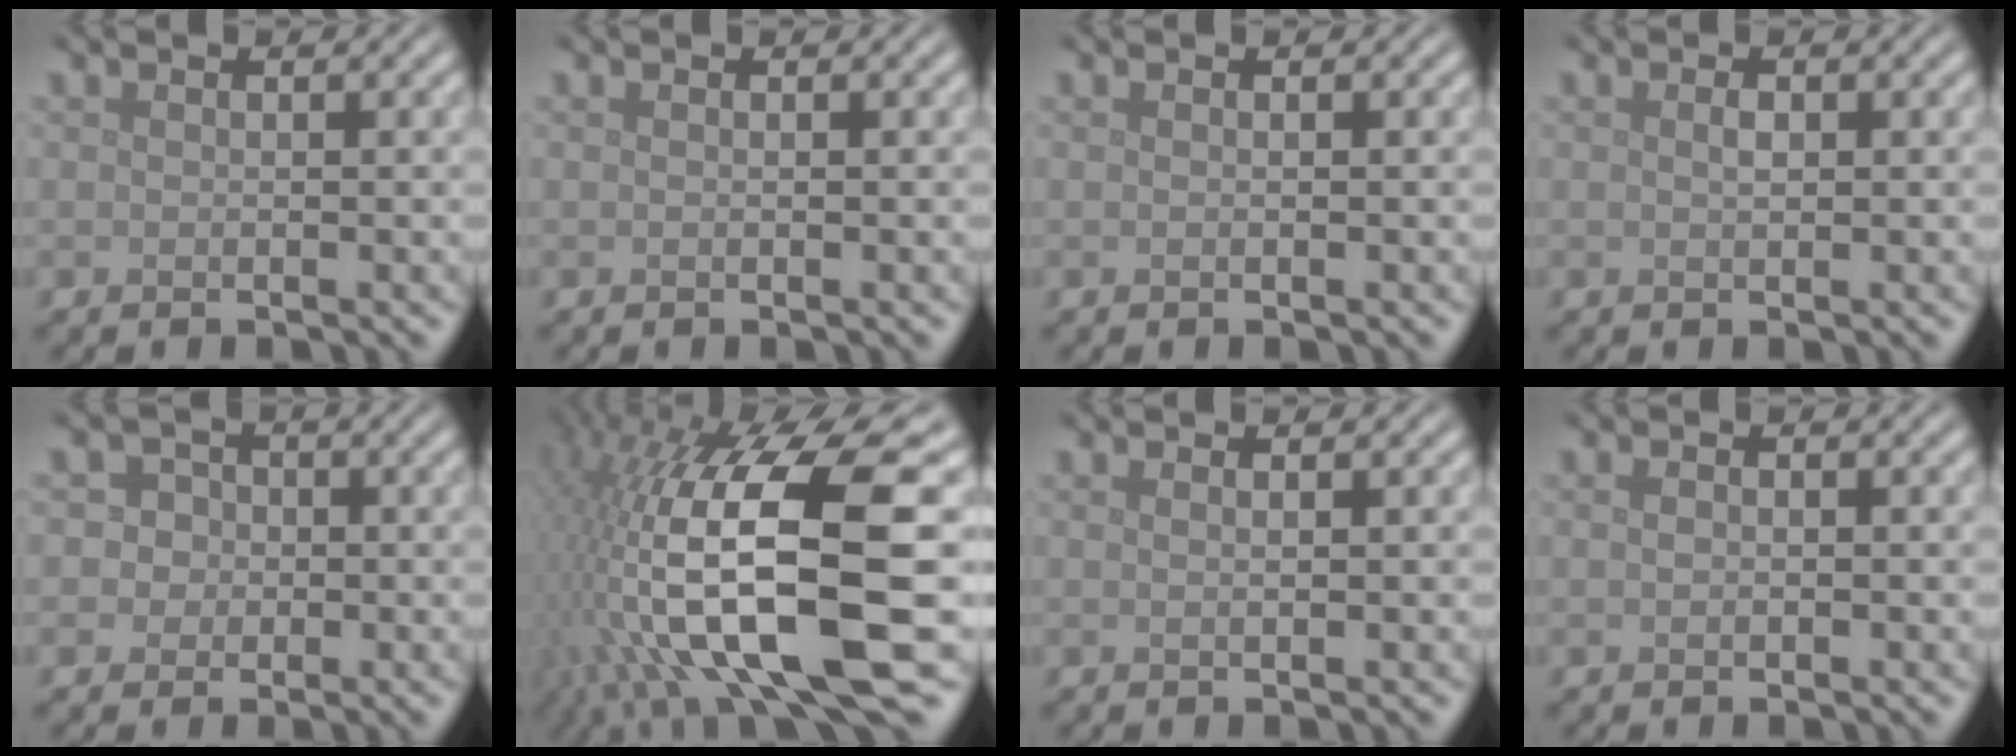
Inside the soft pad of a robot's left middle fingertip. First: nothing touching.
{"total": 0.0}
{"total": 0.0}
{"total": 0.9, "force": [0.2, 0.4, 0.7], "torque": [-0.015, 0.001, 0.004]}
{"total": 3.4, "force": [0.6, 3.1, 1.3], "torque": [0.008, 0.021, -0.012]}
{"total": 17.8, "force": [-2.8, 6.1, 16.4], "torque": [-0.319, -0.021, -0.033]}
{"total": 0.9, "force": [0.3, 0.4, 0.8], "torque": [-0.004, -0.003, -0.002]}
{"total": 0.8, "force": [0.0, 0.6, 0.6], "torque": [-0.011, -0.001, 0.002]}